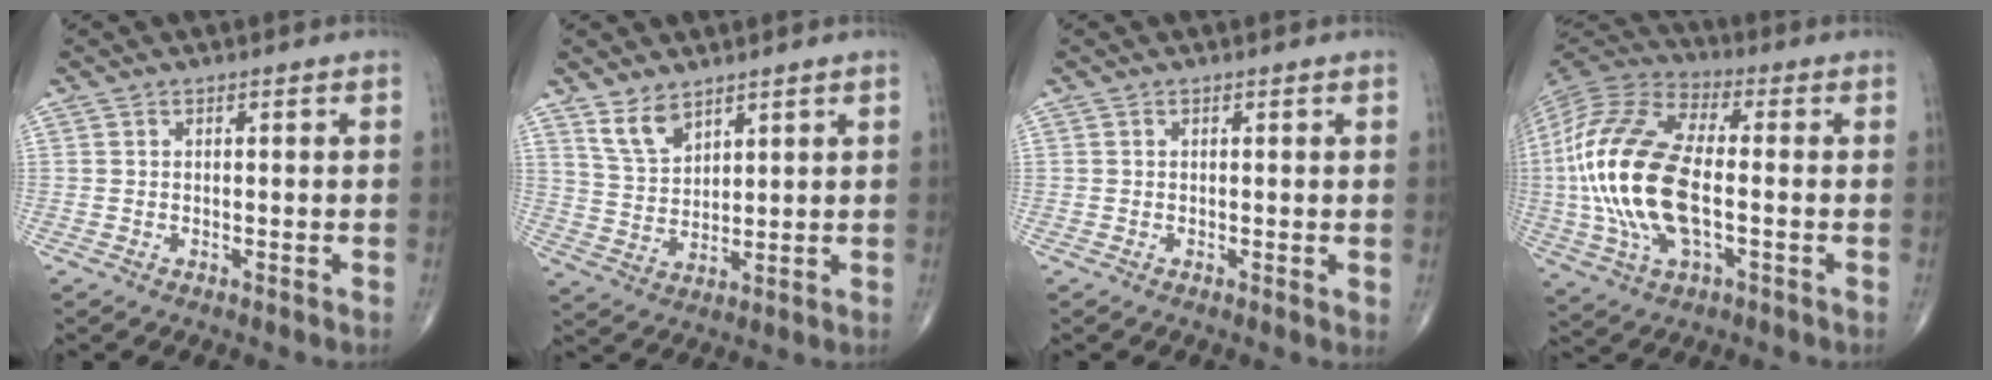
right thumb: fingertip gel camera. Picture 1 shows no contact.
{"total": 6.2, "force": [4.4, 3.1, 3.1], "torque": [-0.044, -0.028, 0.095]}
{"total": 0.7, "force": [0.1, 0.3, 0.7], "torque": [-0.011, -0.003, 0.000]}
{"total": 23.1, "force": [-1.9, 11.0, 20.2], "torque": [-0.445, 0.011, -0.036]}